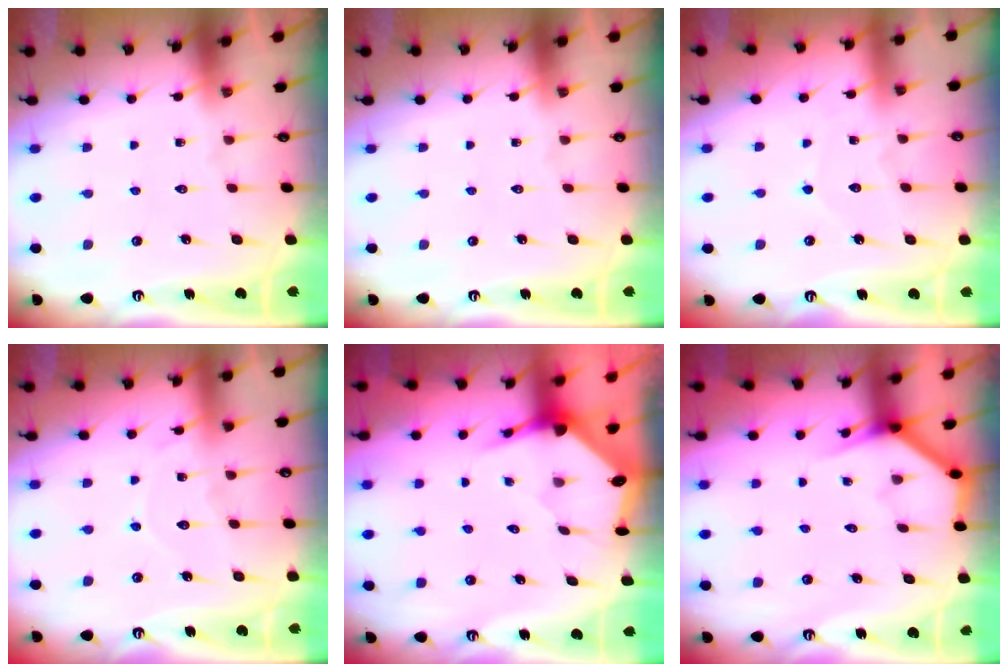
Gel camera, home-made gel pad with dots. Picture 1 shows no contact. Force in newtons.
{"total": 0.0}
{"total": 3.0, "press": 3.0, "slide": 0.3}
{"total": 7.3, "press": 7.3, "slide": 0.5}
{"total": 3.6, "press": 3.6, "slide": 0.5}
{"total": 3.8, "press": 3.8, "slide": 0.3}